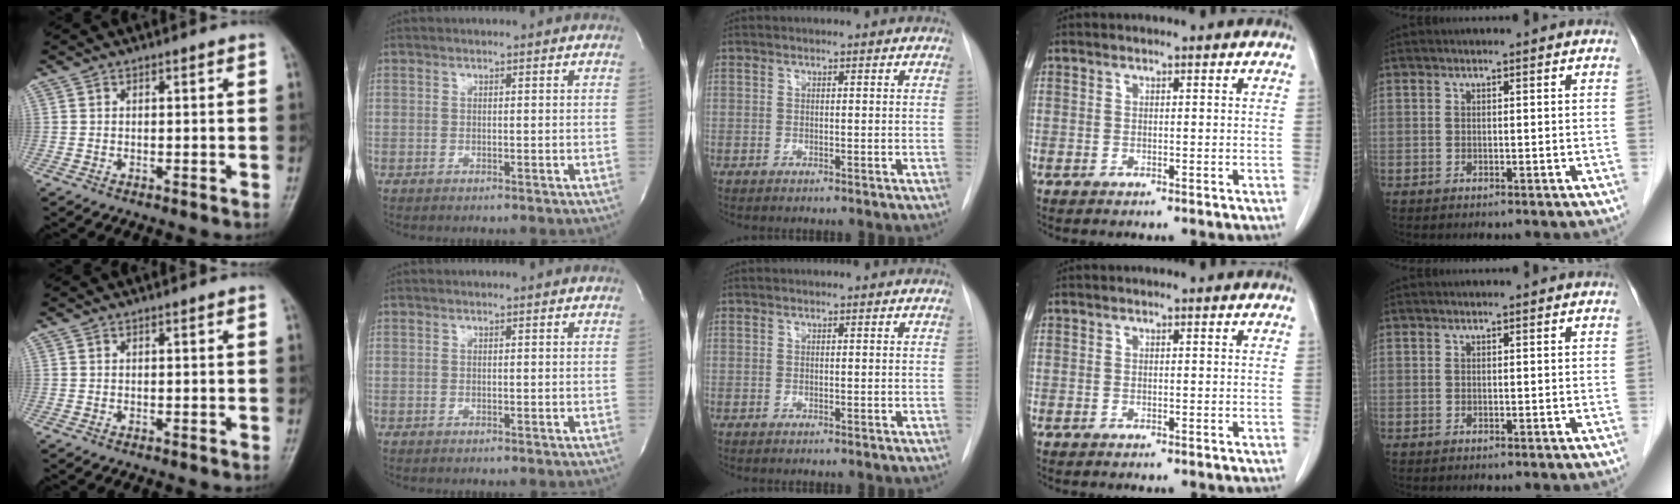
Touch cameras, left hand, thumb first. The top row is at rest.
{}